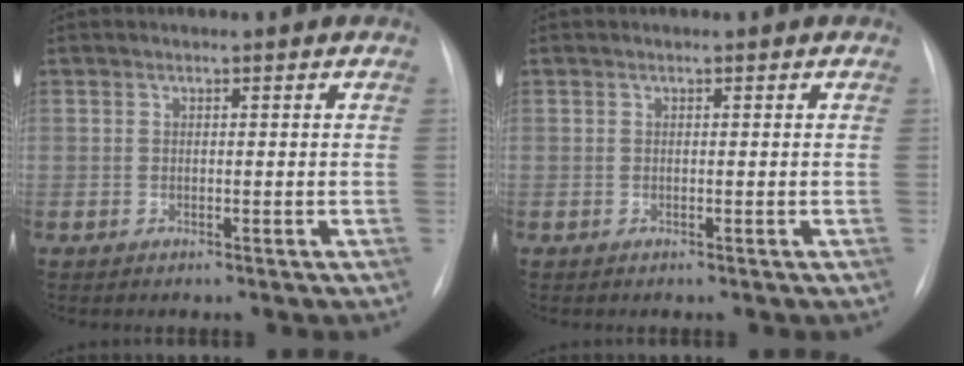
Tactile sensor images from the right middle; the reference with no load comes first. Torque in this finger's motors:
{"motor_torque": [-0.16, -0.16, 0.00, 0.00]}